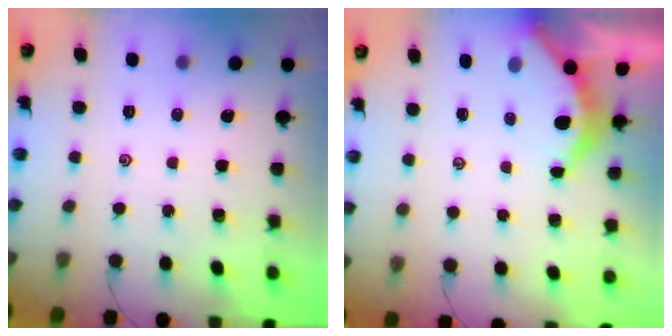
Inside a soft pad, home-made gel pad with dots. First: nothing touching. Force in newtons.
{"total": 3.9, "press": 3.9, "slide": 0.5}